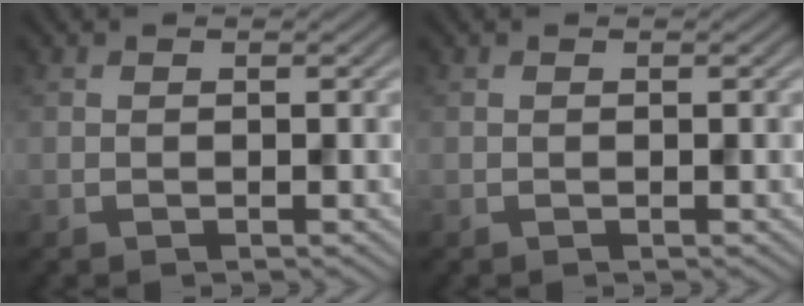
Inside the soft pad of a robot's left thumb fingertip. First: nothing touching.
{"total": 0.0}